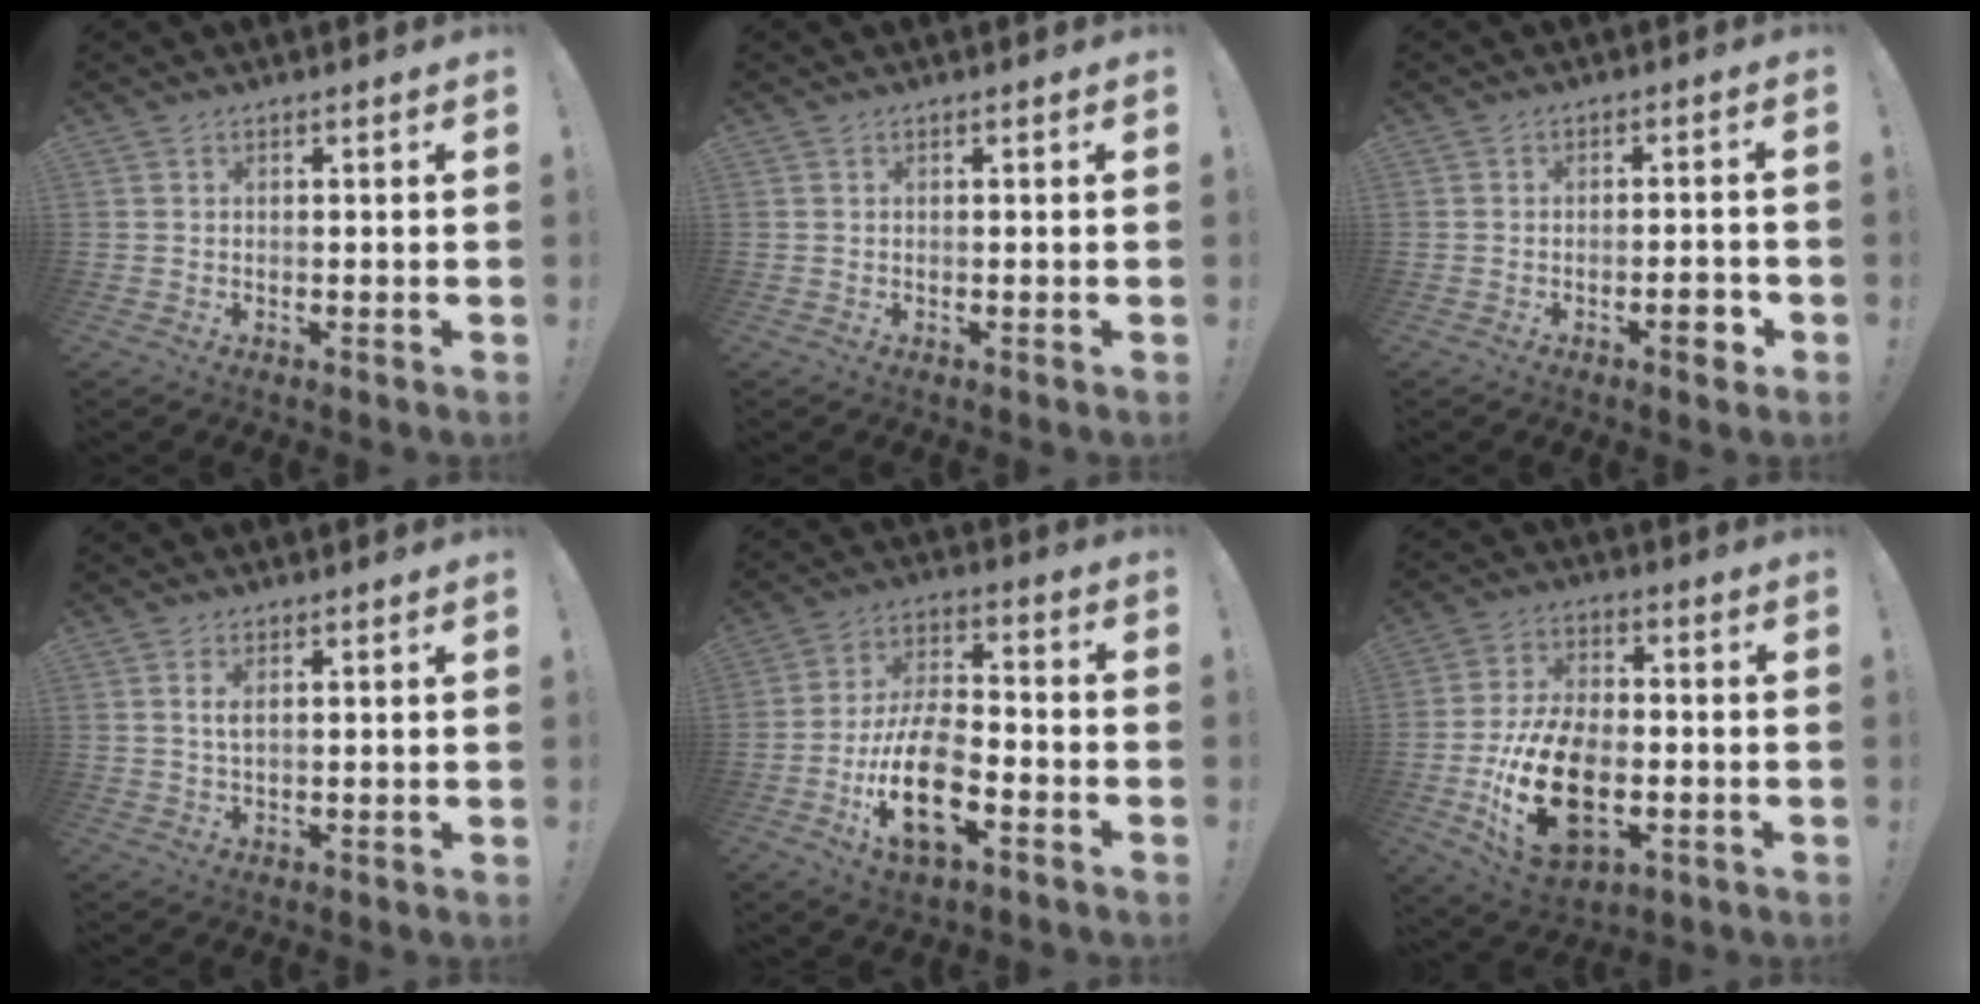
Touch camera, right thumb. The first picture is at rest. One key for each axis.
{"total": 0.0}
{"total": 5.0, "fx": -2.4, "fy": 1.6, "fz": 4.1, "tx": -0.053, "ty": 0.007, "tz": -0.039}
{"total": 2.6, "fx": 1.0, "fy": 0.9, "fz": 2.2, "tx": -0.035, "ty": -0.003, "tz": 0.014}
{"total": 17.8, "fx": -6.8, "fy": 8.7, "fz": 13.9, "tx": -0.278, "ty": 0.032, "tz": -0.112}
{"total": 21.1, "fx": -5.8, "fy": 13.1, "fz": 15.5, "tx": -0.284, "ty": 0.029, "tz": -0.091}